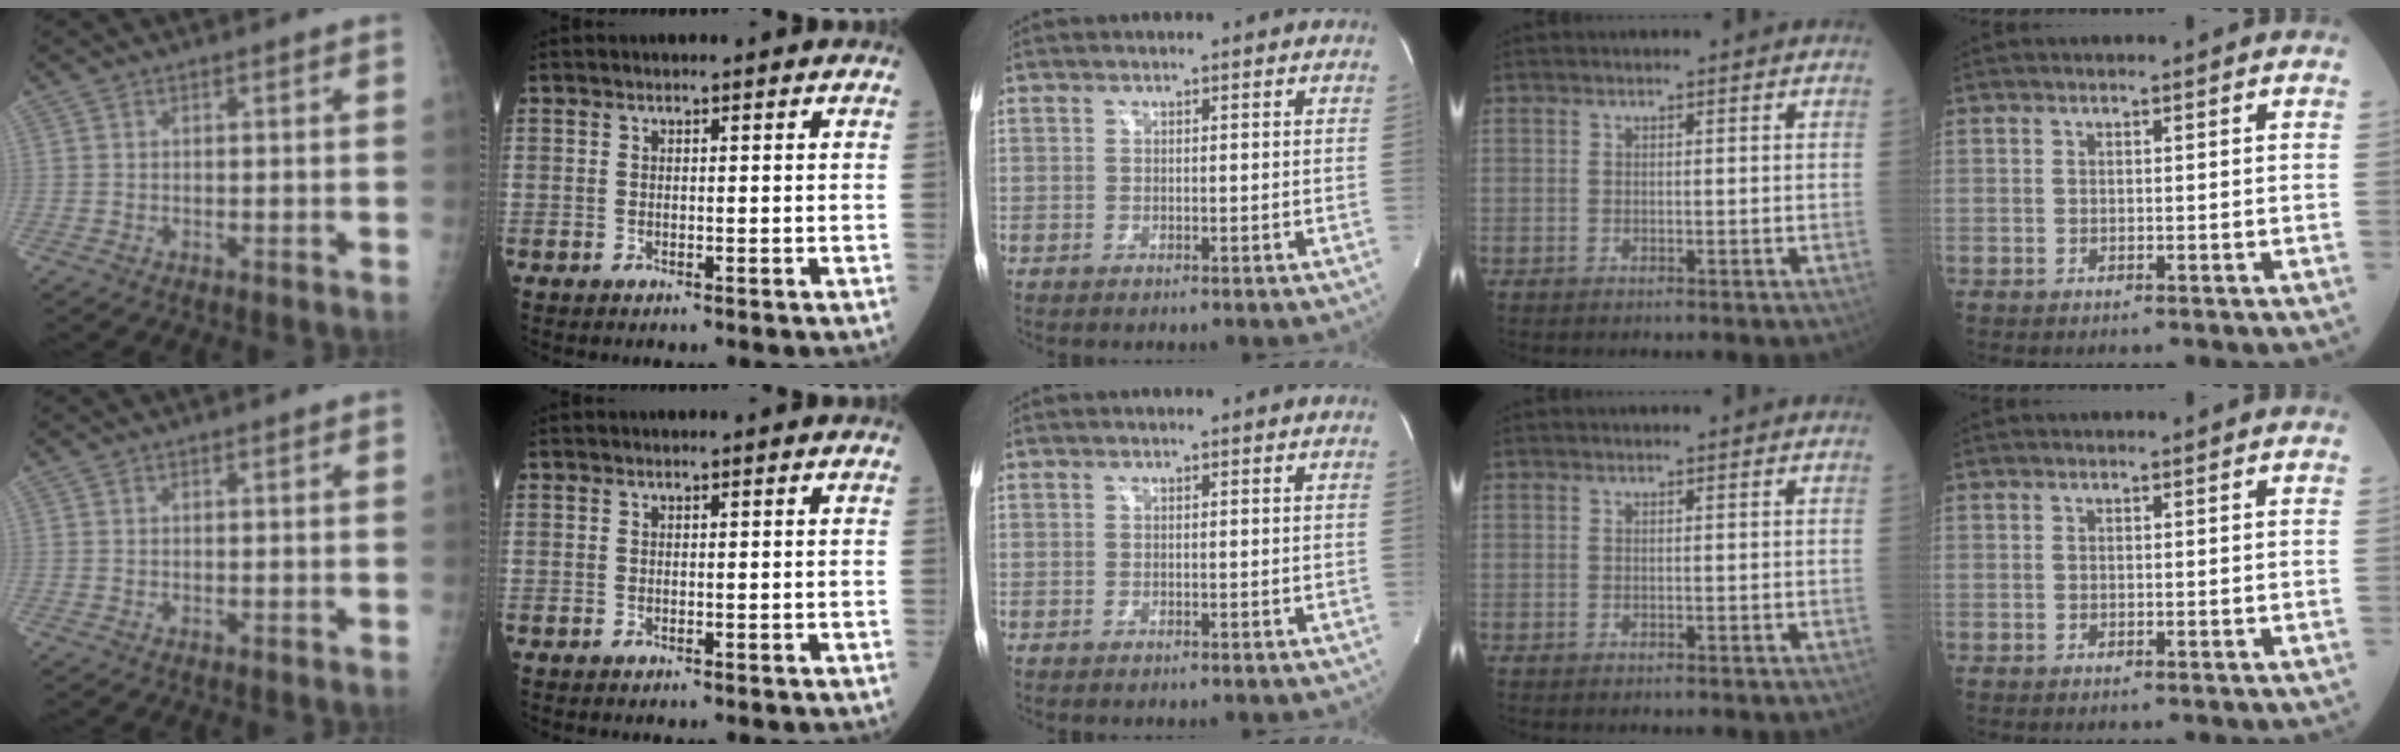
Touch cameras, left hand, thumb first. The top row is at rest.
{}